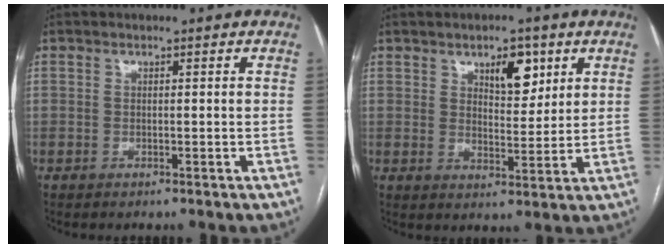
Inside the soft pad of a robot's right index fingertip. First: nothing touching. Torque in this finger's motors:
{"motor_torque": [0.13, 0.10, 0.08, 0.06]}